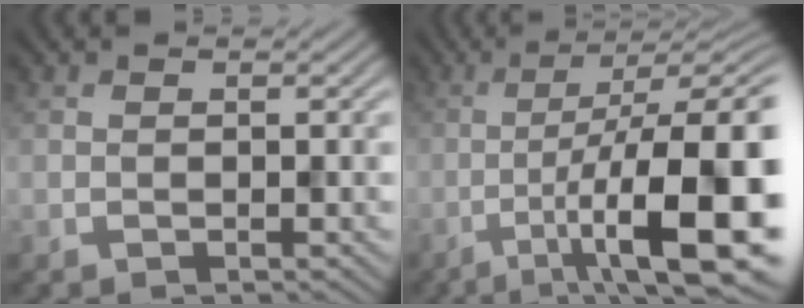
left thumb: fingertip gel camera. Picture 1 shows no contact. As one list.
[{"total": 15.9, "force": [-5.4, 3.7, 14.5], "torque": [-0.211, -0.001, -0.079]}]